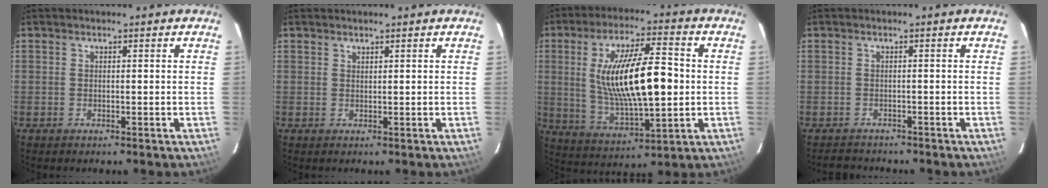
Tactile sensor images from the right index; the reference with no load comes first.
{"total": 0.6, "force": [0.5, 0.2, 0.1], "torque": [-0.001, 0.001, 0.011]}
{"total": 18.3, "force": [0.9, 5.6, 17.4], "torque": [-0.315, 0.002, 0.031]}
{"total": 3.5, "force": [-3.2, 1.3, 0.3], "torque": [-0.013, 0.004, -0.050]}